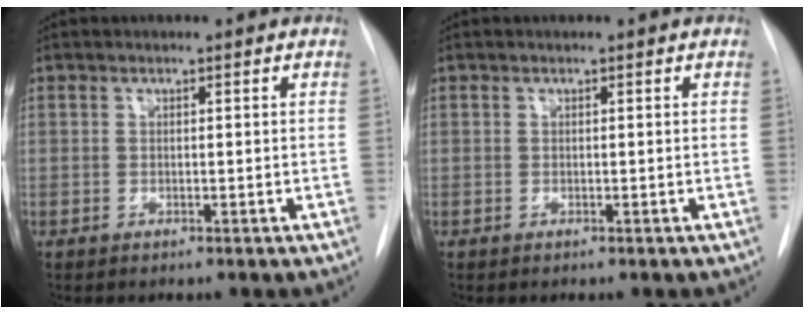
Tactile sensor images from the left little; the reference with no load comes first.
{"total": 0.0}